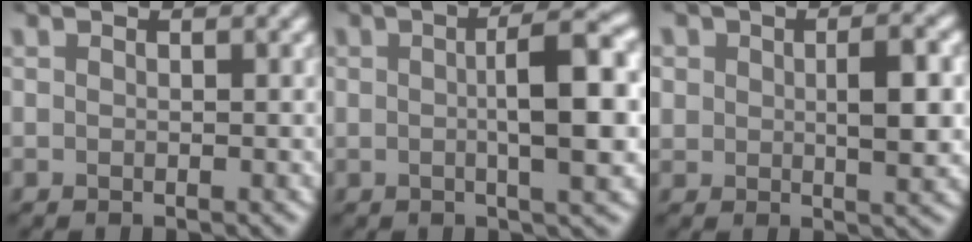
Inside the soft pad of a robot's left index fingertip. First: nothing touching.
{"total": 6.5, "force": [0.2, 1.5, 6.3], "torque": [-0.092, 0.004, 0.003]}
{"total": 4.6, "force": [0.4, 2.8, 3.7], "torque": [-0.060, -0.003, 0.009]}